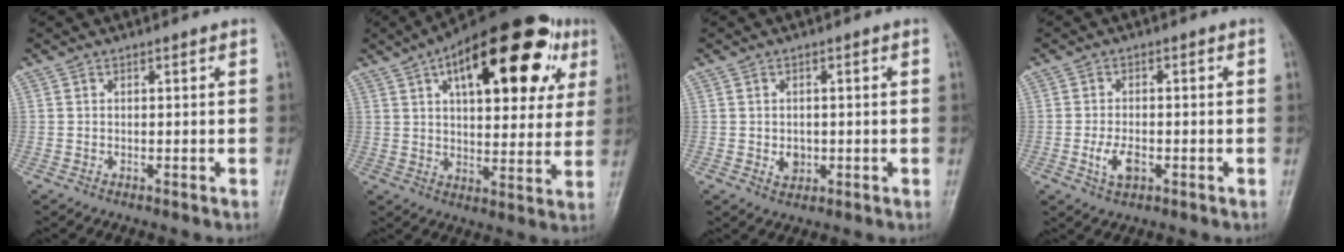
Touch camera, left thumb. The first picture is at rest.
{"total": 27.4, "force": [11.5, 12.3, 21.7], "torque": [-0.284, 0.009, 0.164]}
{"total": 2.8, "force": [-0.4, 2.3, 1.5], "torque": [-0.013, 0.000, 0.000]}
{"total": 4.3, "force": [-1.4, 2.4, 3.2], "torque": [-0.060, 0.003, -0.024]}